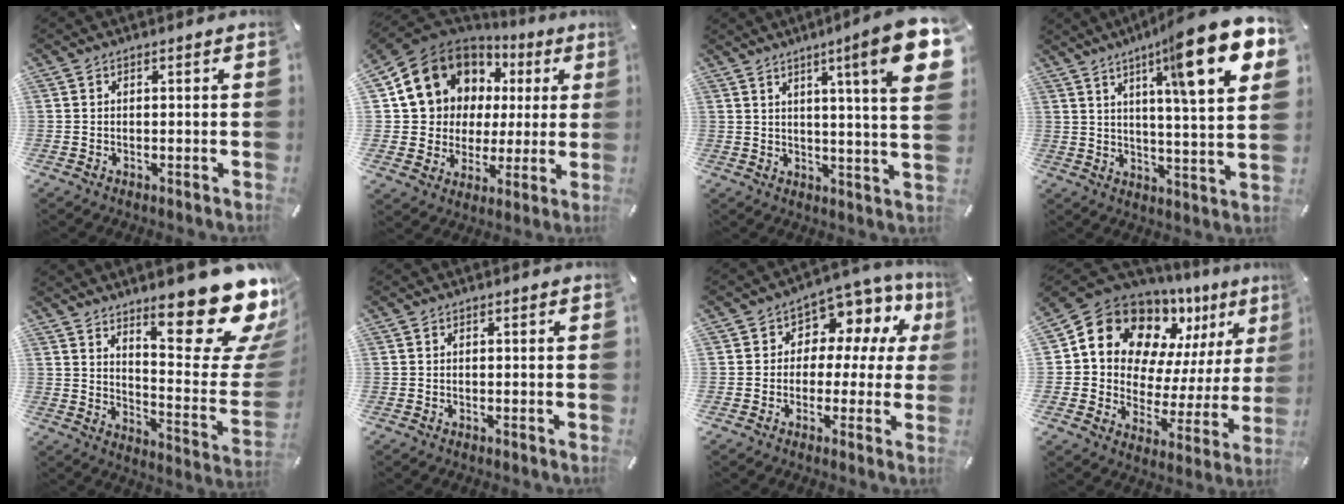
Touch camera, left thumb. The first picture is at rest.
{"total": 14.1, "force": [4.8, 12.8, 3.7], "torque": [-0.073, -0.031, 0.106]}
{"total": 15.4, "force": [6.8, 0.9, 13.8], "torque": [-0.210, -0.034, 0.093]}
{"total": 18.9, "force": [10.7, 2.6, 15.4], "torque": [-0.231, -0.060, 0.152]}
{"total": 23.8, "force": [16.6, 8.0, 15.1], "torque": [-0.180, -0.134, 0.270]}
{"total": 0.0}
{"total": 8.4, "force": [2.9, 6.6, 4.2], "torque": [-0.063, -0.028, 0.053]}
{"total": 12.4, "force": [8.8, 8.3, 2.7], "torque": [-0.052, -0.097, 0.154]}